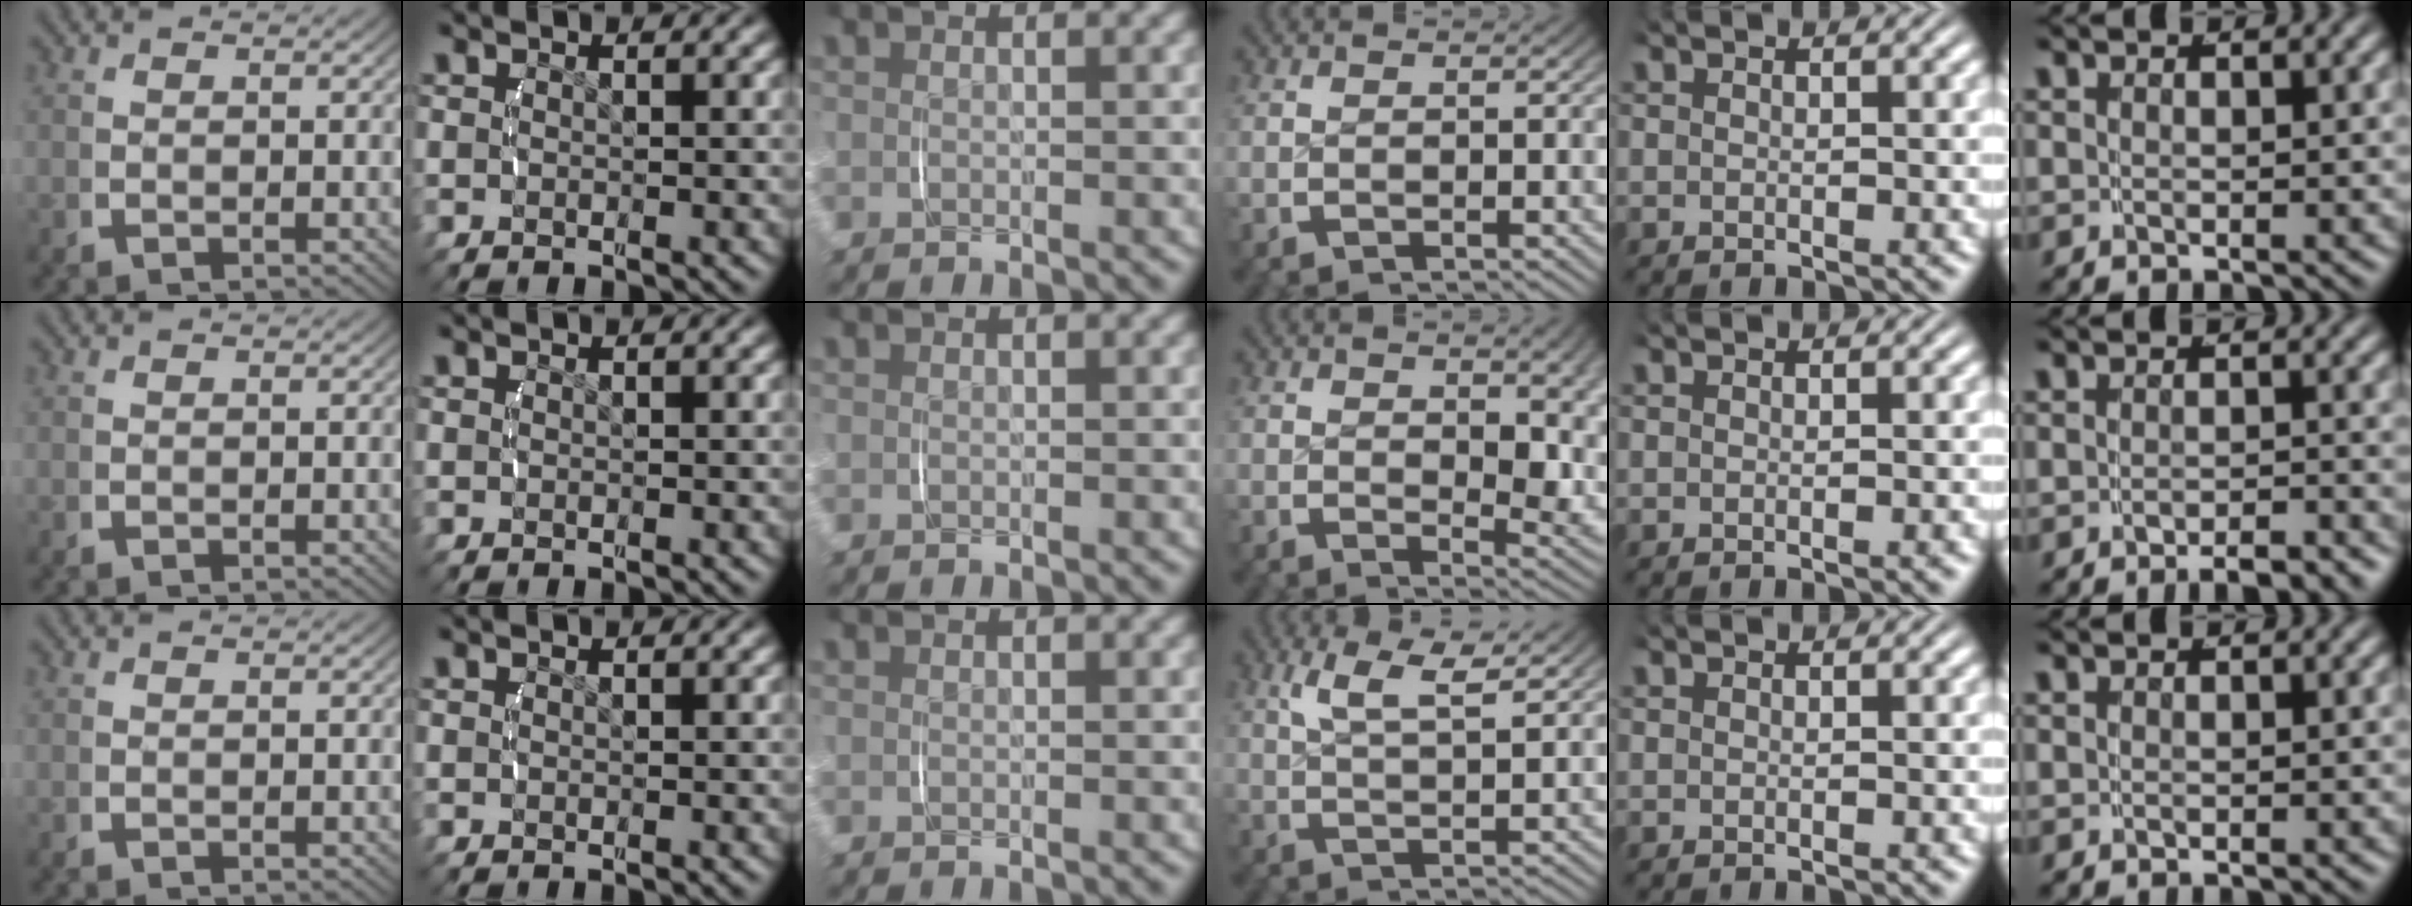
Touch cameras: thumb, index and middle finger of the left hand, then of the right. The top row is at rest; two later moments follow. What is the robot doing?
{"motion": "lift_and_place", "object": "glasses case"}